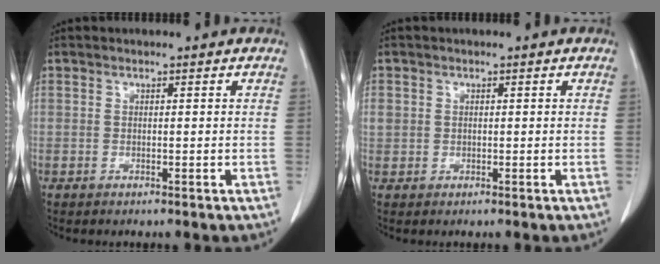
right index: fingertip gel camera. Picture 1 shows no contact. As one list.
[{"total": 1.7, "force": [0.3, 1.6, 0.5], "torque": [-0.009, 0.014, 0.011]}]